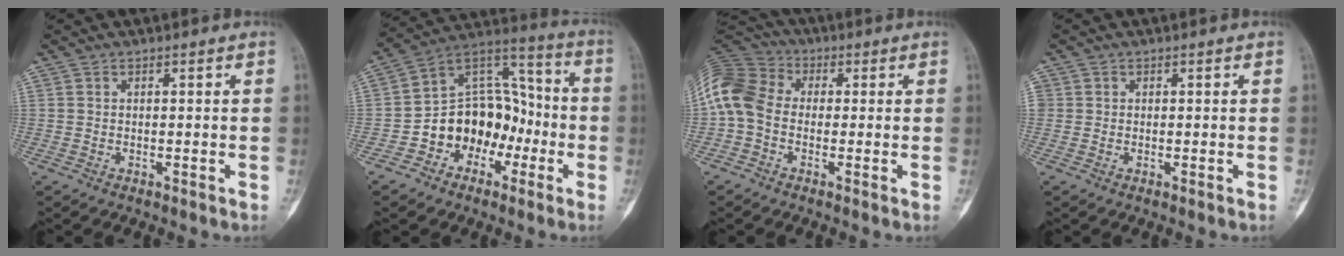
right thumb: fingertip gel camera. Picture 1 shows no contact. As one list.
[{"total": 15.1, "force": [-5.3, 11.7, 7.9], "torque": [-0.073, 0.084, -0.094]}, {"total": 11.2, "force": [-0.7, 8.6, 7.0], "torque": [-0.144, 0.027, -0.030]}, {"total": 1.0, "force": [0.1, 1.0, 0.1], "torque": [0.007, 0.003, 0.001]}]